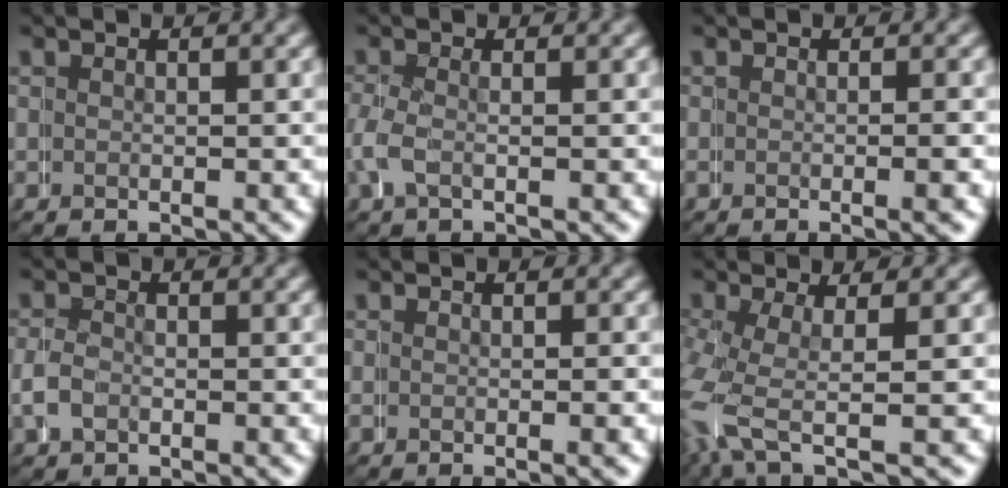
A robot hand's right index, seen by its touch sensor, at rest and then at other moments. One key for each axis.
{"total": 2.1, "fx": -0.5, "fy": 1.5, "fz": 1.5, "tx": -0.058, "ty": -0.010, "tz": -0.006}
{"total": 1.3, "fx": -0.6, "fy": 0.1, "fz": 1.2, "tx": -0.016, "ty": 0.006, "tz": -0.012}
{"total": 1.9, "fx": -0.6, "fy": 1.6, "fz": 0.9, "tx": -0.032, "ty": 0.000, "tz": -0.010}
{"total": 0.7, "fx": -0.3, "fy": 0.0, "fz": 0.6, "tx": -0.009, "ty": 0.004, "tz": -0.005}
{"total": 5.3, "fx": -1.6, "fy": 3.0, "fz": 4.1, "tx": -0.106, "ty": -0.025, "tz": -0.012}